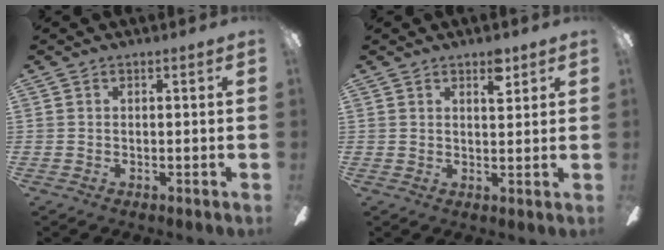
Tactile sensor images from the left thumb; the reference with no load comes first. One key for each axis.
{"total": 4.6, "fx": 3.3, "fy": 1.8, "fz": 2.6, "tx": -0.025, "ty": -0.014, "tz": 0.053}